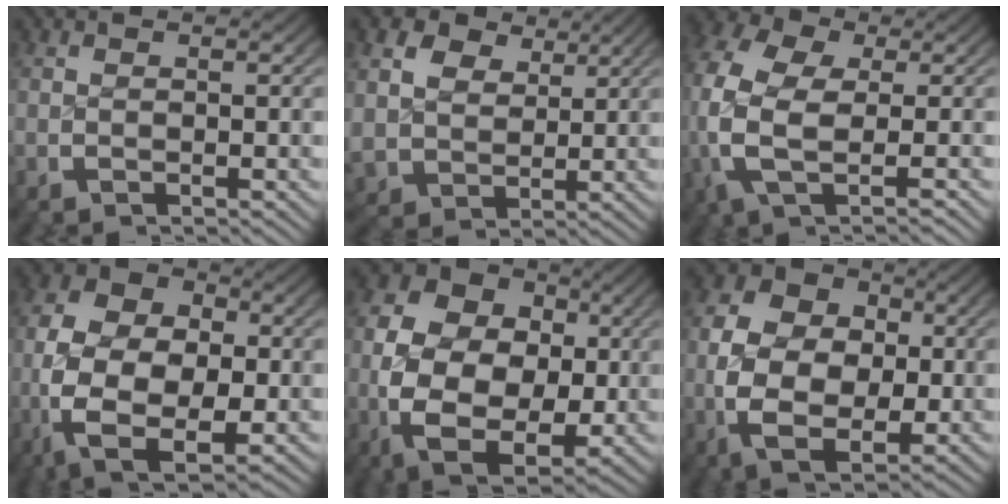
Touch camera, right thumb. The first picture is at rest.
{"total": 6.3, "force": [2.1, 5.2, 2.8], "torque": [-0.073, -0.026, 0.049]}
{"total": 10.3, "force": [-0.1, 7.1, 7.5], "torque": [-0.188, -0.030, 0.003]}
{"total": 14.0, "force": [-2.2, 9.7, 9.8], "torque": [-0.219, -0.053, -0.019]}
{"total": 17.4, "force": [-0.6, 13.1, 11.4], "torque": [-0.245, -0.047, 0.002]}
{"total": 13.9, "force": [-0.1, 10.5, 9.1], "torque": [-0.186, -0.026, 0.002]}